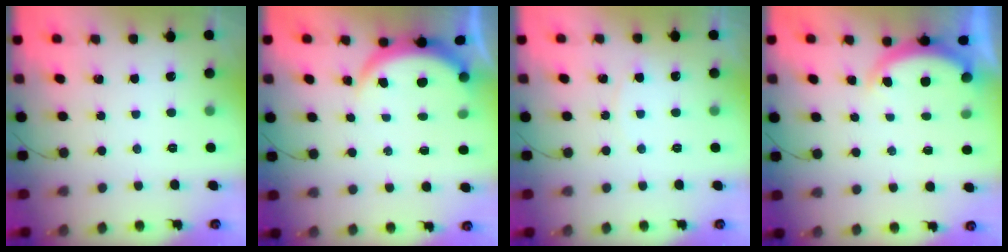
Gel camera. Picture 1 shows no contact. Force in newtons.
{"total": 3.8, "press": 3.8, "slide": 0.2}
{"total": 2.7, "press": 2.7, "slide": 0.3}
{"total": 3.9, "press": 3.9, "slide": 0.6}